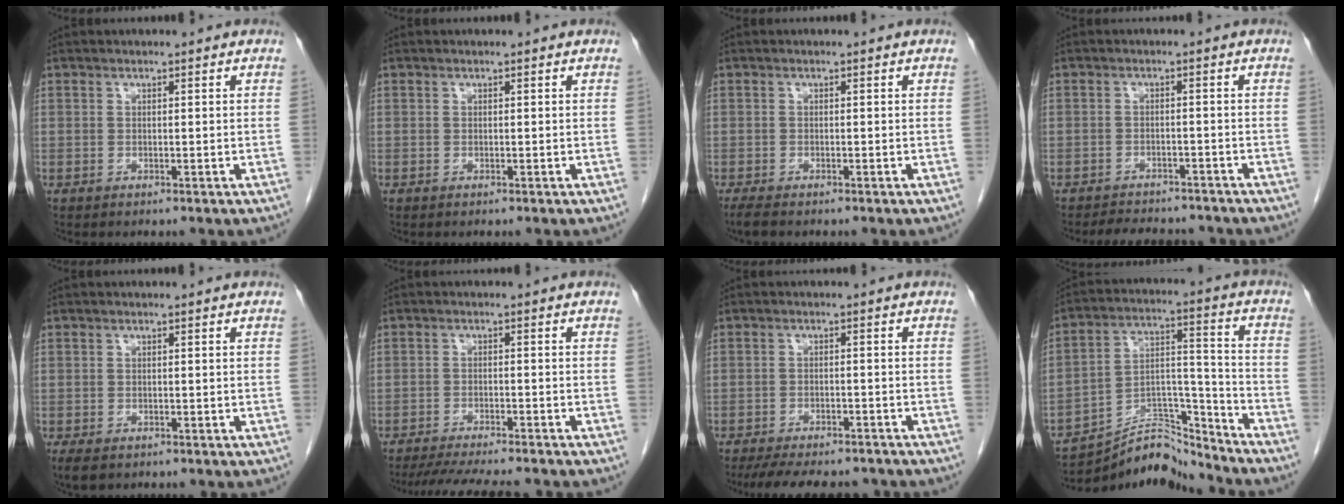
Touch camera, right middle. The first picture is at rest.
{"total": 0.0}
{"total": 2.0, "force": [-1.6, 0.4, 1.1], "torque": [-0.027, -0.007, -0.026]}
{"total": 8.6, "force": [-7.9, 2.5, 2.3], "torque": [-0.039, 0.001, -0.099]}
{"total": 3.9, "force": [-2.6, 2.1, 2.0], "torque": [-0.036, -0.008, -0.038]}
{"total": 11.5, "force": [-10.3, 1.0, 5.1], "torque": [-0.074, -0.017, -0.145]}
{"total": 13.1, "force": [-11.5, 3.6, 5.1], "torque": [-0.094, -0.002, -0.149]}
{"total": 12.0, "force": [-11.9, 0.9, 0.9], "torque": [-0.012, 0.050, -0.208]}